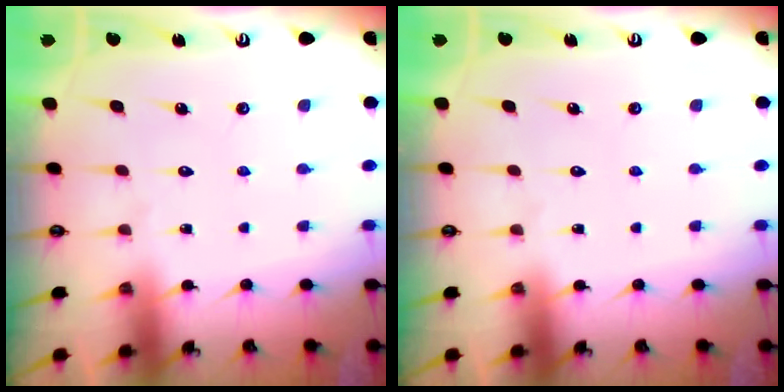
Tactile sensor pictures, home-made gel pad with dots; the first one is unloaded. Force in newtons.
{"total": 0.0}